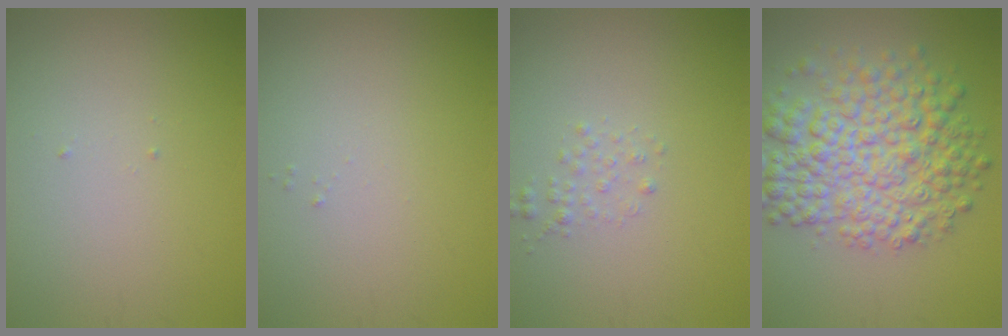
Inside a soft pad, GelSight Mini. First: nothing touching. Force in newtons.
{"total": 0.0}
{"total": 1.0, "press": 1.0, "slide": 0.0}
{"total": 8.4, "press": 8.4, "slide": 0.1}